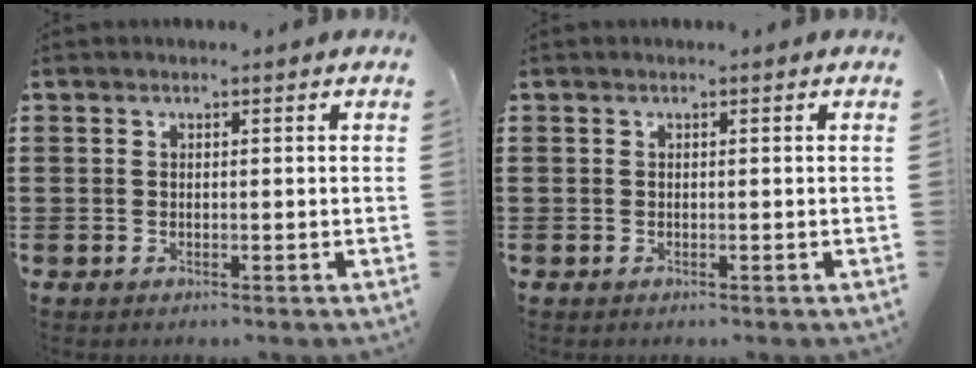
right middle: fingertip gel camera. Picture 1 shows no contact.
{"total": 0.0}